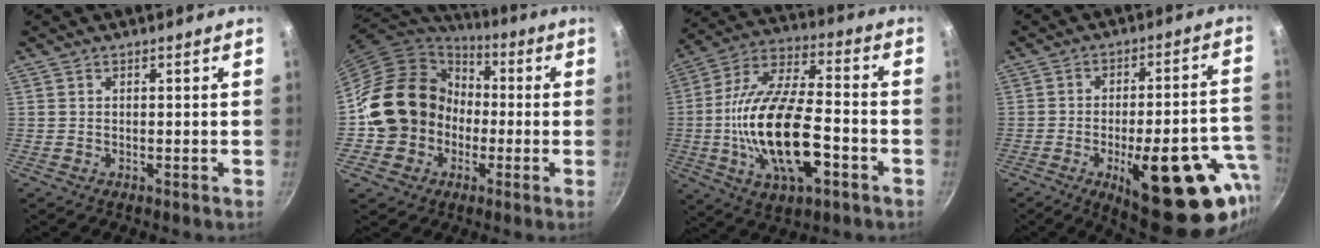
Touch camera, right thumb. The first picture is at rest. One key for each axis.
{"total": 18.2, "fx": -1.9, "fy": 16.0, "fz": 8.4, "tx": -0.123, "ty": 0.048, "tz": -0.030}
{"total": 22.2, "fx": -5.1, "fy": 10.1, "fz": 19.2, "tx": -0.355, "ty": 0.026, "tz": -0.096}
{"total": 25.7, "fx": -9.5, "fy": 10.1, "fz": 21.7, "tx": -0.239, "ty": 0.024, "tz": -0.116}